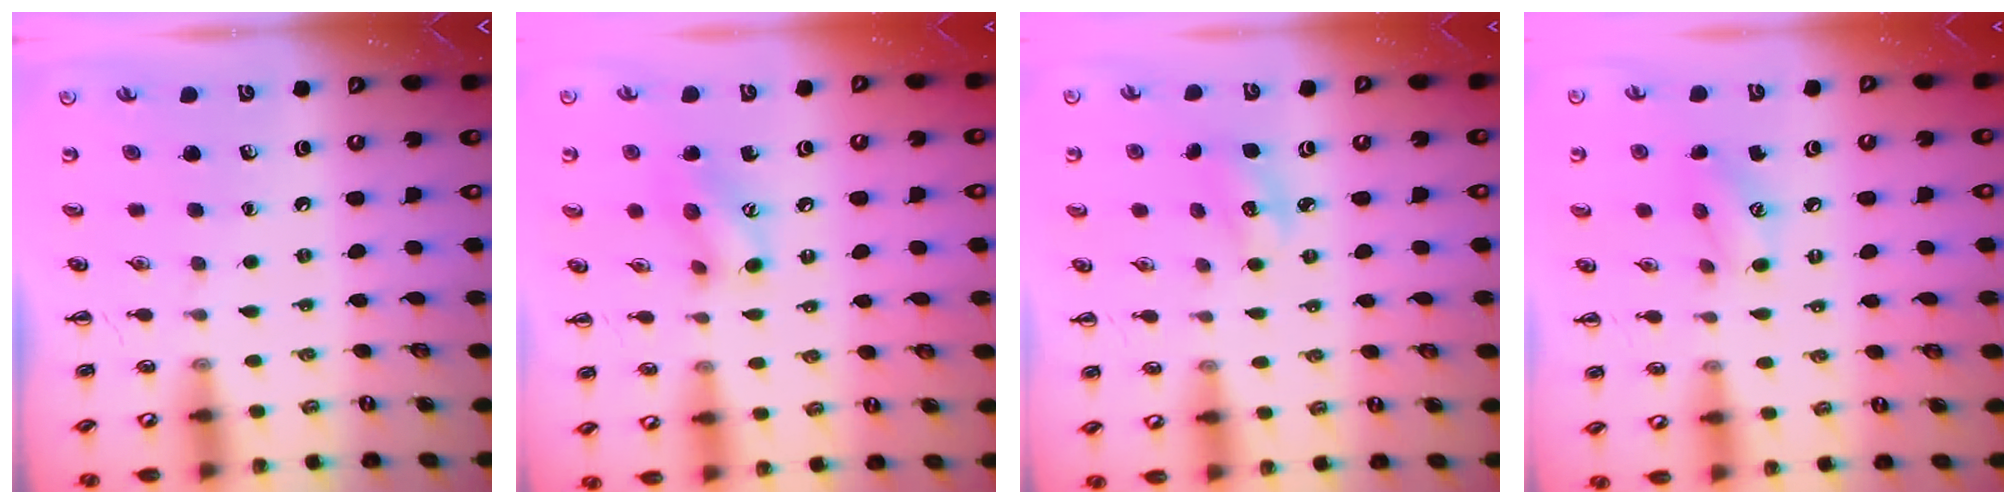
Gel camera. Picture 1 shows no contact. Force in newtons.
{"total": 9.8, "press": 9.8, "slide": 0.3}
{"total": 3.7, "press": 3.6, "slide": 1.0}
{"total": 7.0, "press": 7.0, "slide": 0.8}